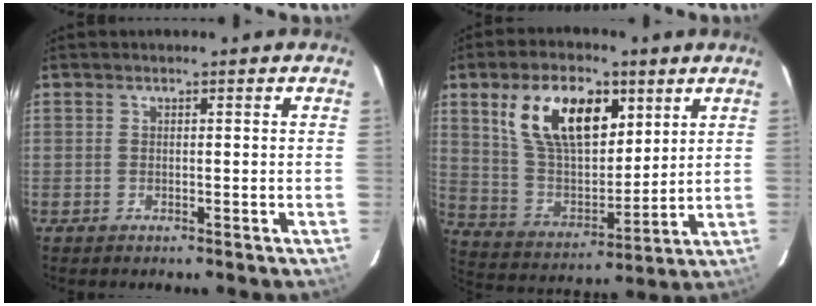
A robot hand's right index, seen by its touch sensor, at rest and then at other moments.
{"total": 17.7, "force": [8.1, 9.4, 12.6], "torque": [-0.235, 0.014, 0.158]}